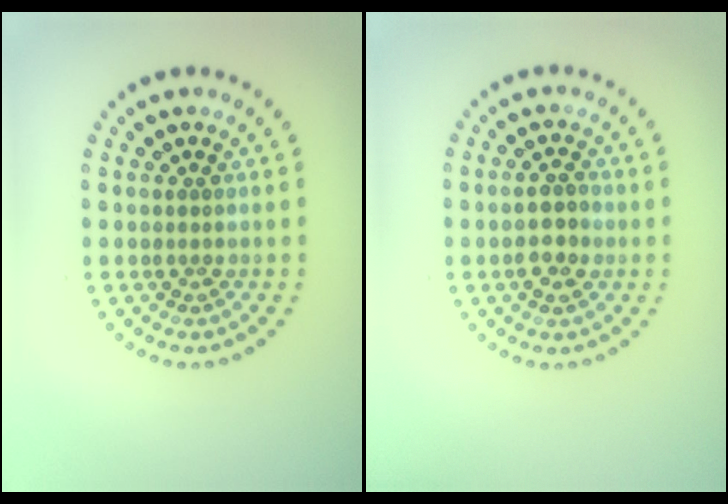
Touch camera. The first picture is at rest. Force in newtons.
{"total": 2.7, "press": 2.6, "slide": 0.5}